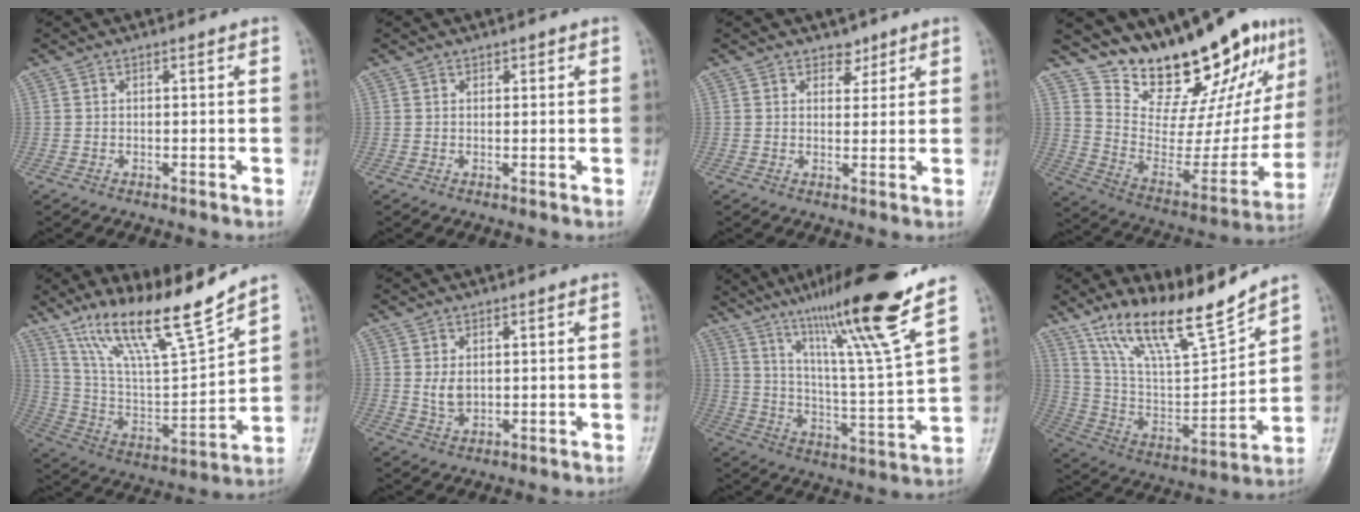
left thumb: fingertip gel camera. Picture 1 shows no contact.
{"total": 0.7, "force": [0.5, 0.5, 0.2], "torque": [0.006, -0.002, 0.005]}
{"total": 2.6, "force": [1.9, 1.6, 0.5], "torque": [0.013, -0.011, 0.026]}
{"total": 22.9, "force": [17.8, 7.9, 12.1], "torque": [-0.134, -0.109, 0.285]}
{"total": 18.5, "force": [14.2, 2.5, 11.5], "torque": [-0.182, -0.071, 0.269]}
{"total": 3.1, "force": [0.7, 2.1, 2.1], "torque": [-0.030, -0.010, 0.021]}
{"total": 21.4, "force": [14.7, 0.2, 15.6], "torque": [-0.234, -0.065, 0.247]}
{"total": 18.0, "force": [14.4, 3.6, 10.2], "torque": [-0.152, -0.075, 0.274]}